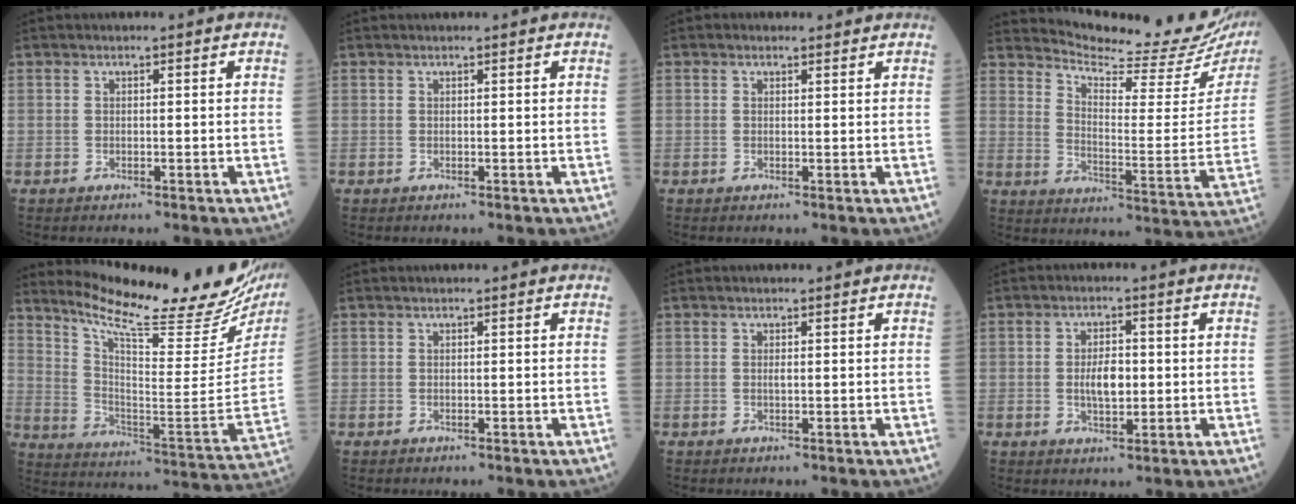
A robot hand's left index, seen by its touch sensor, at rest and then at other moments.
{"total": 1.2, "force": [1.1, 0.0, 0.3], "torque": [-0.008, 0.016, 0.017]}
{"total": 1.0, "force": [0.8, 0.5, 0.1], "torque": [-0.009, 0.003, 0.008]}
{"total": 19.5, "force": [18.4, 0.6, 6.4], "torque": [-0.105, -0.093, 0.236]}
{"total": 27.0, "force": [23.1, 2.9, 13.5], "torque": [-0.222, -0.080, 0.321]}
{"total": 0.6, "force": [0.6, 0.0, 0.2], "torque": [-0.004, 0.010, 0.010]}
{"total": 0.5, "force": [0.2, 0.1, 0.5], "torque": [-0.014, 0.001, 0.003]}
{"total": 4.3, "force": [-0.1, 1.9, 3.9], "torque": [-0.075, 0.002, 0.000]}